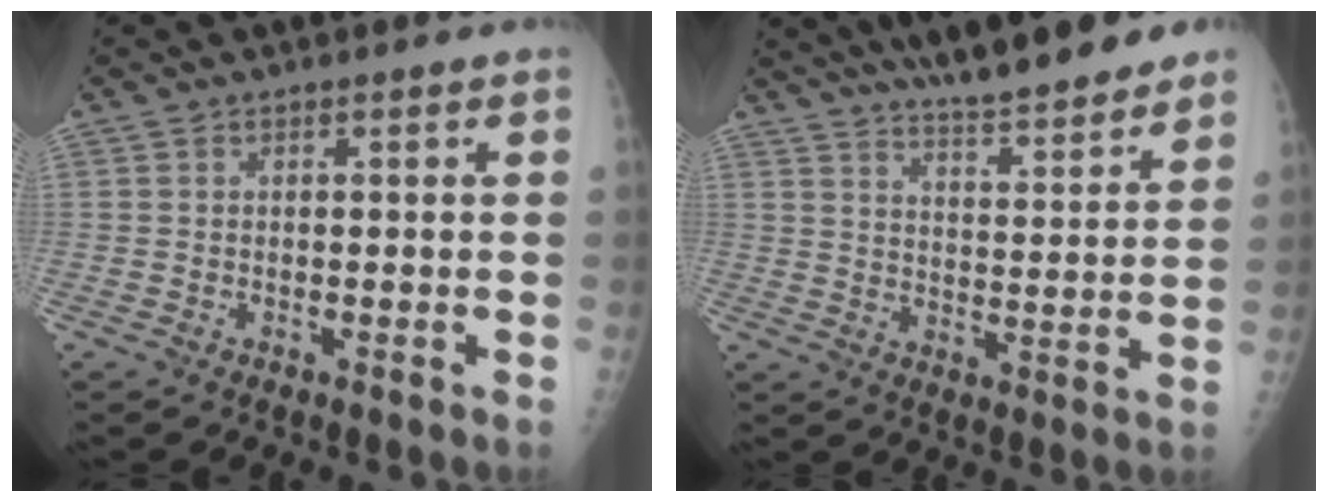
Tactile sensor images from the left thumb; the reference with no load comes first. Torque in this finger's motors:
{"motor_torque": [2.14, -0.25, 1.29, -1.20, 0.08]}